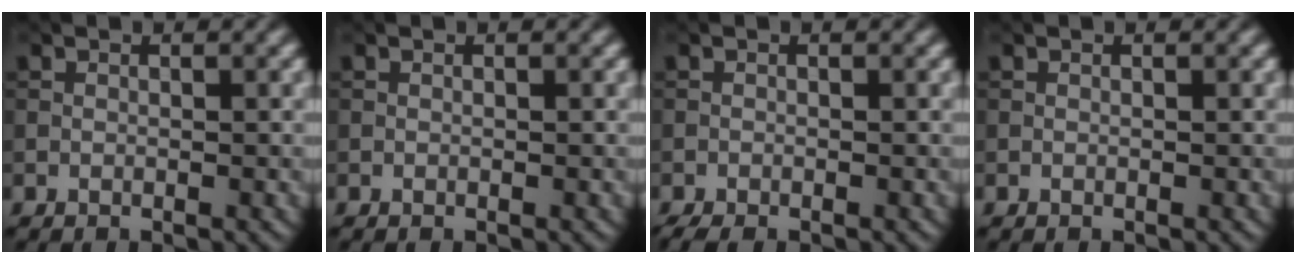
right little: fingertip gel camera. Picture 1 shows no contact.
{"total": 0.0}
{"total": 1.6, "force": [-1.4, 0.3, 0.6], "torque": [-0.012, -0.004, -0.026]}
{"total": 0.0}